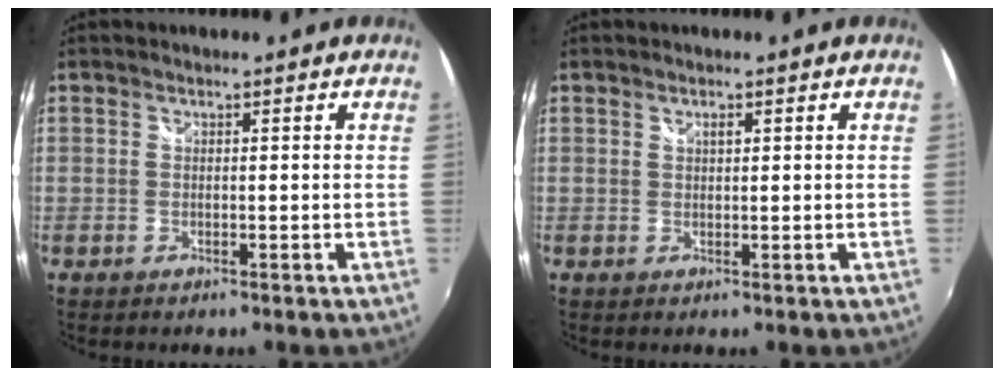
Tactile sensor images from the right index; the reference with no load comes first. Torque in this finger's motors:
{"motor_torque": [0.13, 0.01, 0.03, 0.03]}